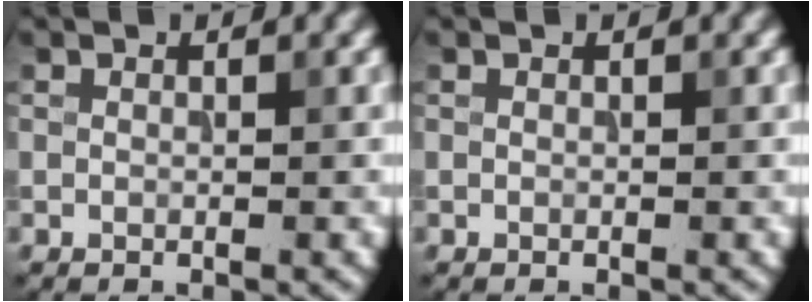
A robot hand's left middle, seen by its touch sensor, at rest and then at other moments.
{"total": 0.0}